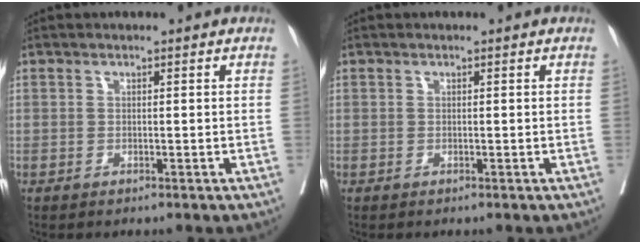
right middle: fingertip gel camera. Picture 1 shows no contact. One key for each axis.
{"total": 0.0}